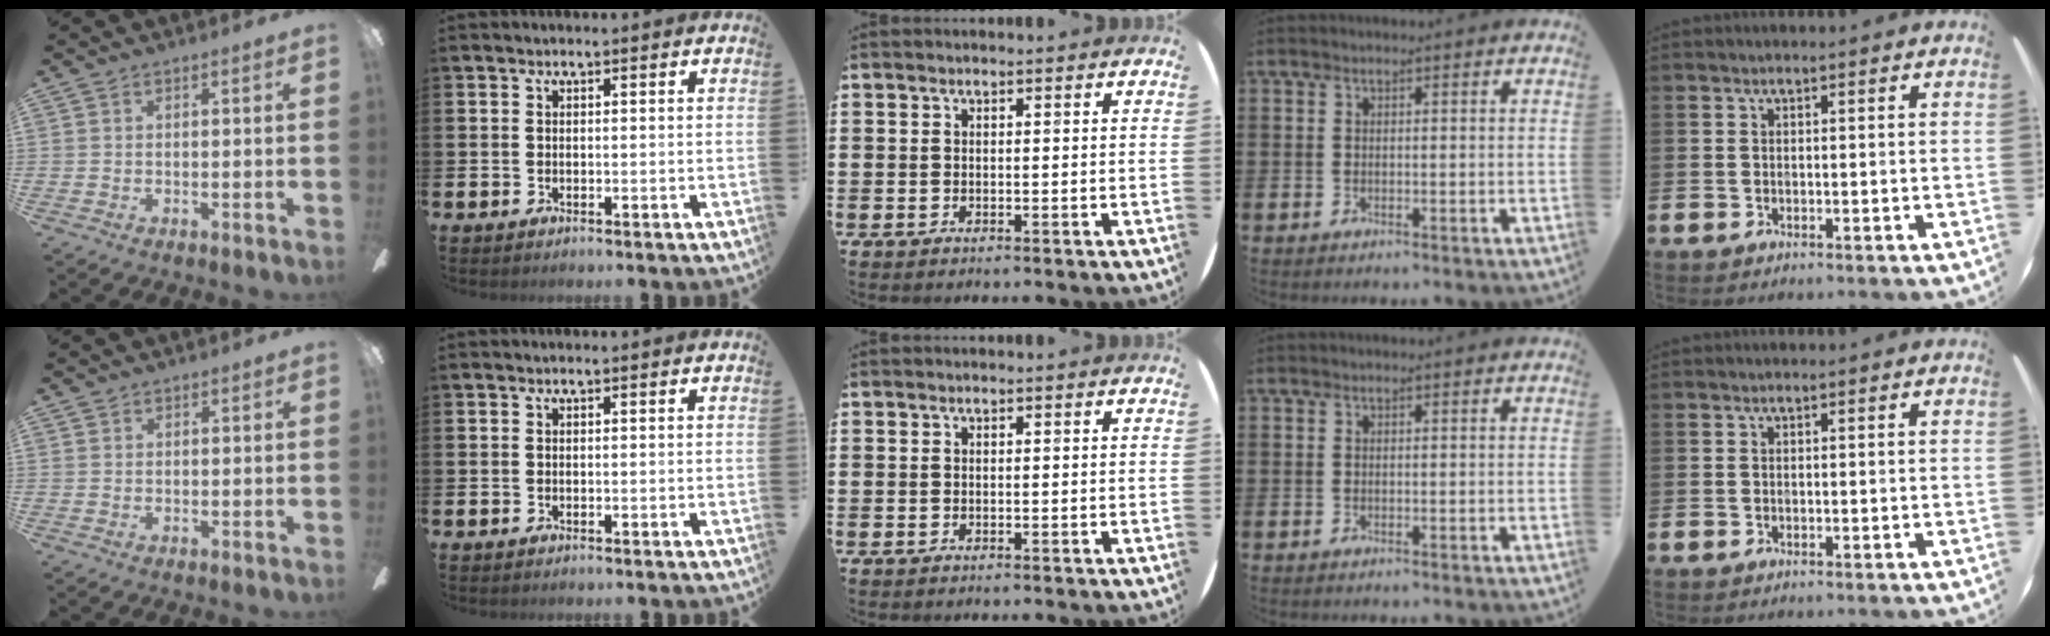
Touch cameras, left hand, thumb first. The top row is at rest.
{"thumb": {"total": 0.5, "force": [0.4, 0.3, -0.1], "torque": [0.004, 0.003, 0.007]}}